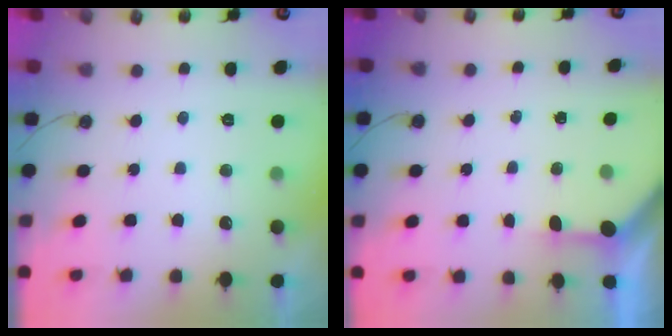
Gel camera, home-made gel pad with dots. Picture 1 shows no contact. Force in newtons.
{"total": 3.0, "press": 3.0, "slide": 0.3}